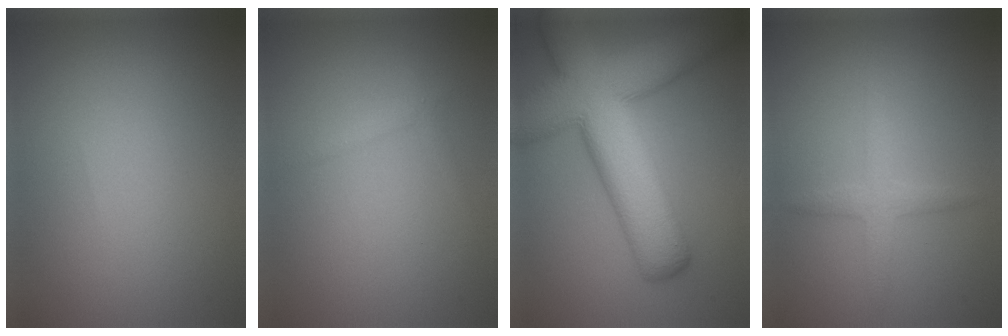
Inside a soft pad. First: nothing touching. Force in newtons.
{"total": 0.9, "press": 0.9, "slide": 0.1}
{"total": 13.5, "press": 13.5, "slide": 0.6}
{"total": 2.2, "press": 2.2, "slide": 0.1}